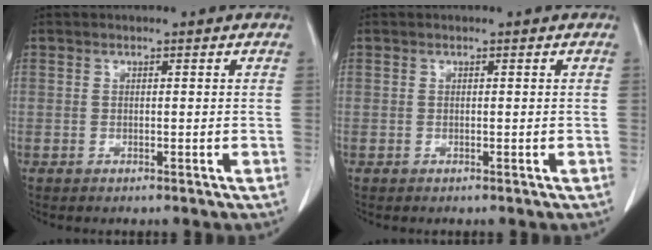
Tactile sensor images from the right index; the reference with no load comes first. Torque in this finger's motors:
{"motor_torque": [0.00, 0.00, 0.00, 0.00]}